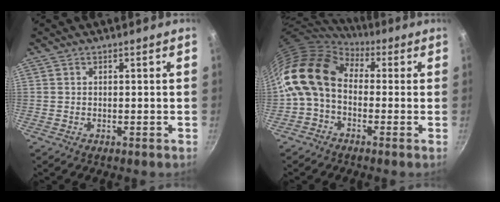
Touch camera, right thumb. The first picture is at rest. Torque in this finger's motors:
{"motor_torque": [-0.41, 1.54, 1.27, -1.20, 0.32]}